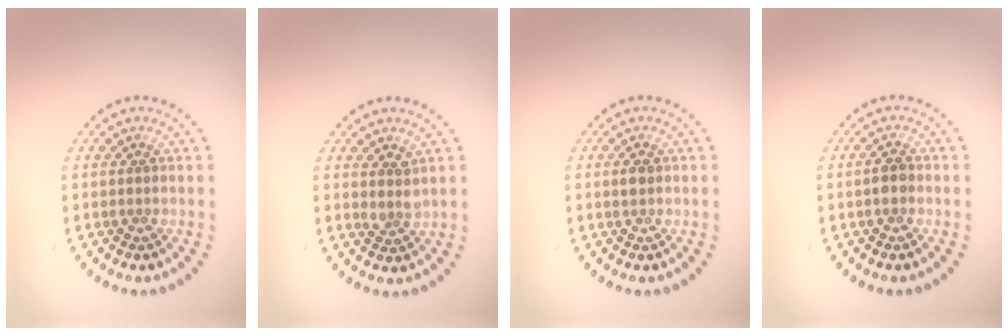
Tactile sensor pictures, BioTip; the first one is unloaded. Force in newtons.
{"total": 1.6, "press": 1.3, "slide": 1.0}
{"total": 1.0, "press": 1.0, "slide": 0.2}
{"total": 1.5, "press": 1.4, "slide": 0.1}